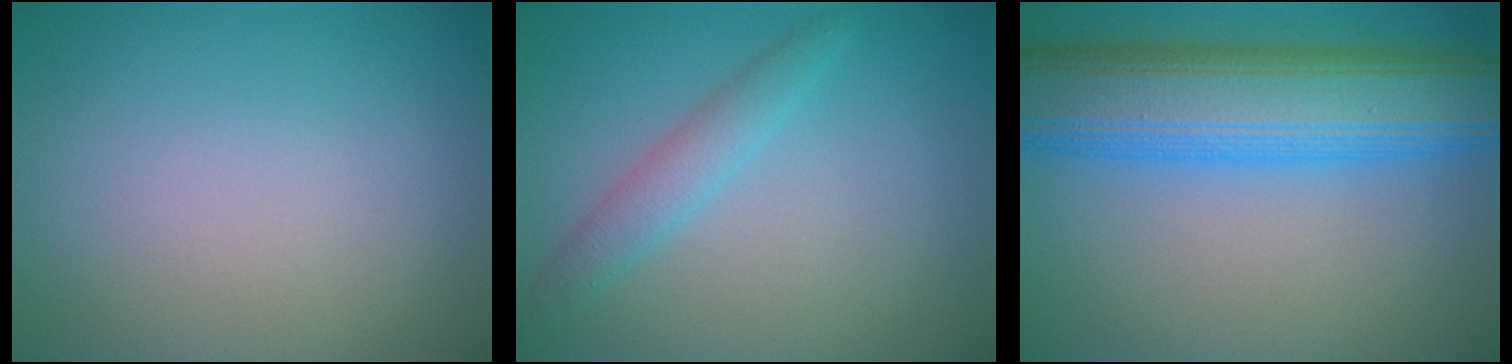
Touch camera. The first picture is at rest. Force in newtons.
{"total": 2.2, "press": 2.2, "slide": 0.1}
{"total": 10.9, "press": 10.9, "slide": 0.2}